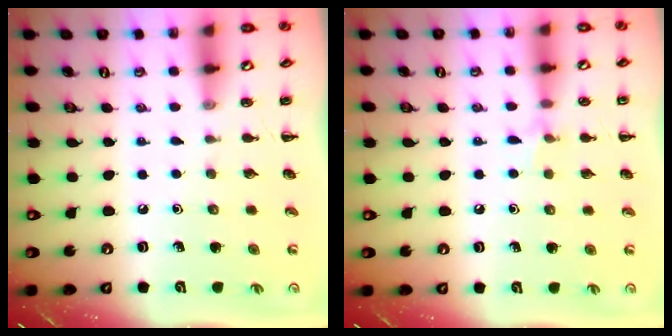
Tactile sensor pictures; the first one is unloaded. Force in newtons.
{"total": 5.7, "press": 5.5, "slide": 1.5}